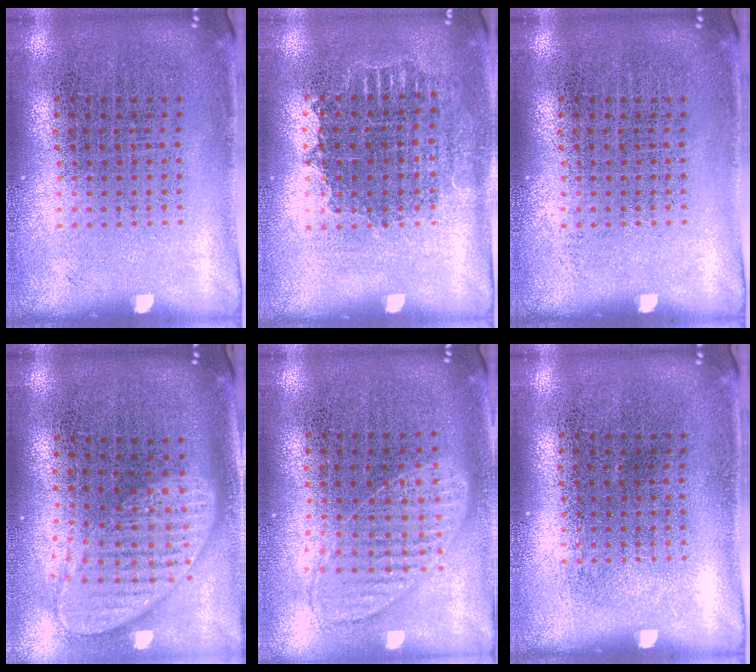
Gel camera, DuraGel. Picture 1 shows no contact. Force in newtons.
{"total": 1.1, "press": 1.0, "slide": 0.4}
{"total": 0.0}
{"total": 2.0, "press": 1.6, "slide": 1.2}
{"total": 0.9, "press": 0.9, "slide": 0.2}
{"total": 0.0}